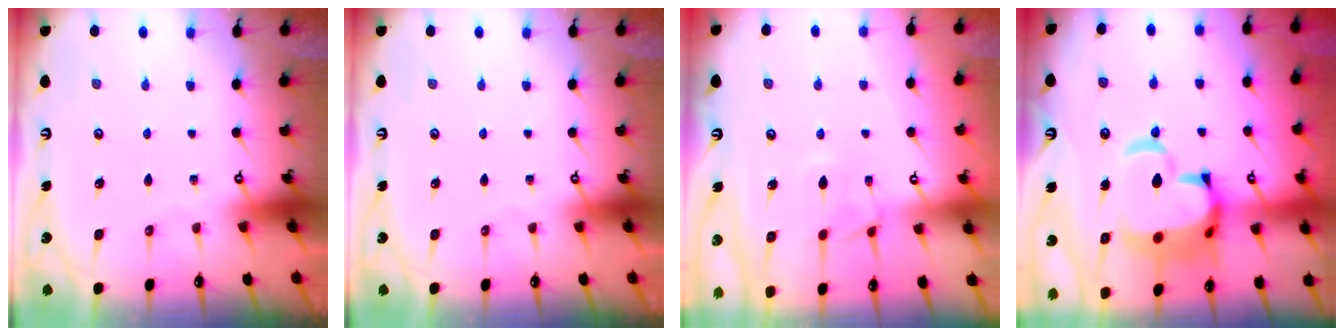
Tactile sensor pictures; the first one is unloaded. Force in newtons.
{"total": 0.0}
{"total": 2.1, "press": 2.0, "slide": 0.7}
{"total": 14.4, "press": 14.3, "slide": 1.8}